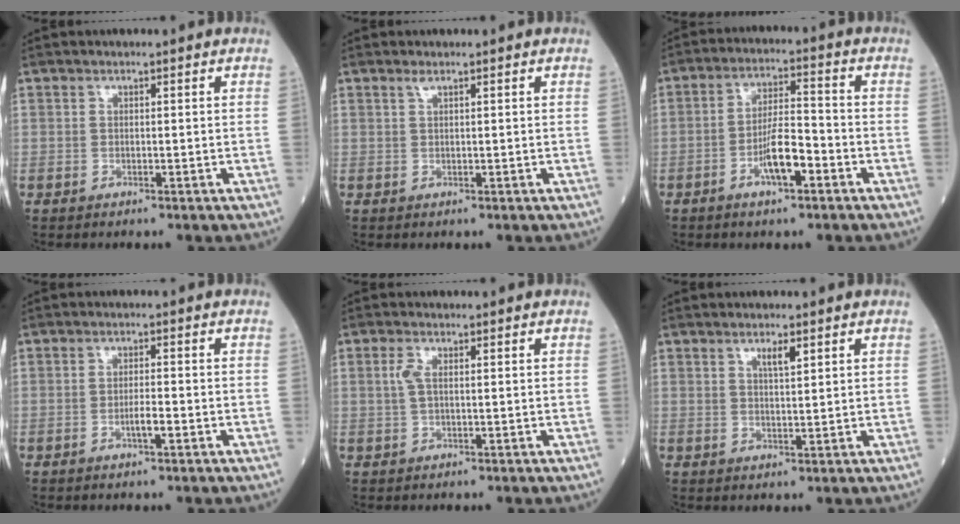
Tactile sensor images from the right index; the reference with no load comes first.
{"total": 0.7, "force": [0.5, 0.0, 0.5], "torque": [-0.014, 0.002, 0.013]}
{"total": 6.9, "force": [-3.1, 1.5, 5.9], "torque": [-0.111, 0.005, -0.058]}
{"total": 2.2, "force": [-1.0, 0.2, 1.9], "torque": [-0.030, 0.000, -0.018]}
{"total": 1.8, "force": [0.4, 0.7, 1.7], "torque": [-0.043, 0.003, 0.008]}
{"total": 2.3, "force": [1.4, 0.3, 1.9], "torque": [-0.035, -0.001, 0.025]}